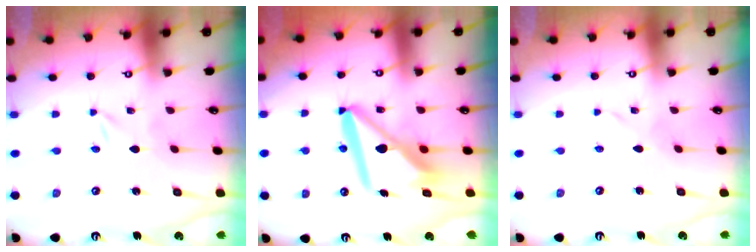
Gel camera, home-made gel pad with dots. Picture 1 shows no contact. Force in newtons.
{"total": 14.5, "press": 14.4, "slide": 1.5}
{"total": 1.7, "press": 1.7, "slide": 0.1}